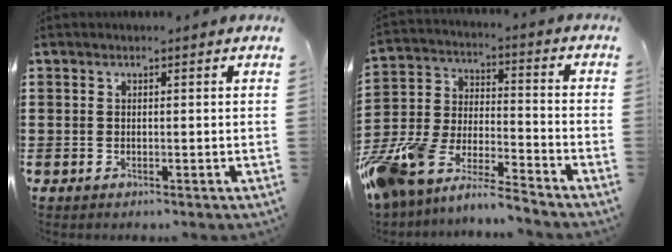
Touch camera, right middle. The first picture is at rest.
{"total": 9.5, "force": [-9.1, 1.8, 2.4], "torque": [-0.071, 0.012, -0.186]}